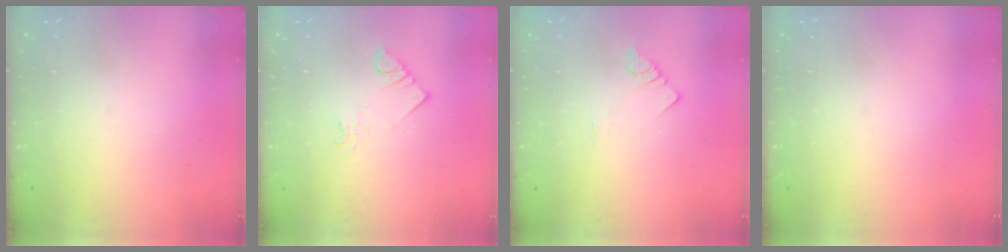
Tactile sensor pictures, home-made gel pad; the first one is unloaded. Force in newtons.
{"total": 2.1, "press": 2.0, "slide": 0.5}
{"total": 2.8, "press": 2.8, "slide": 0.4}
{"total": 0.0}